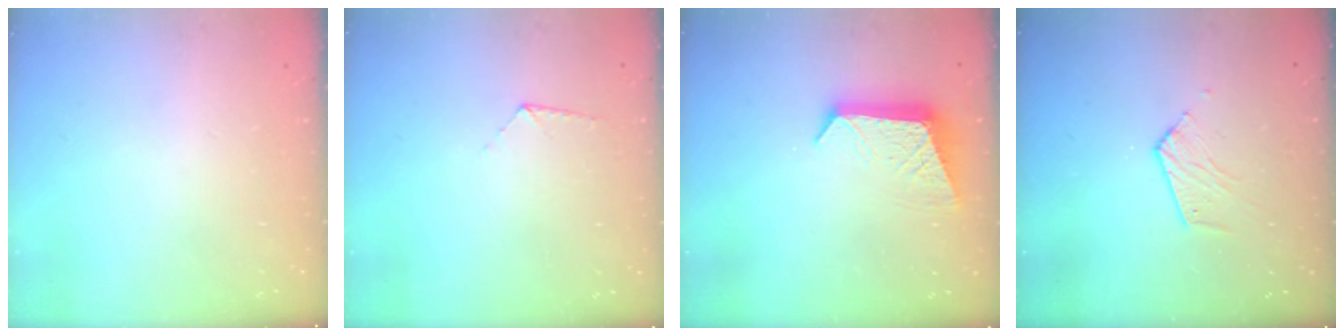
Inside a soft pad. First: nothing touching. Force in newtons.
{"total": 5.6, "press": 5.6, "slide": 0.5}
{"total": 9.4, "press": 9.4, "slide": 0.5}
{"total": 5.7, "press": 5.7, "slide": 0.3}